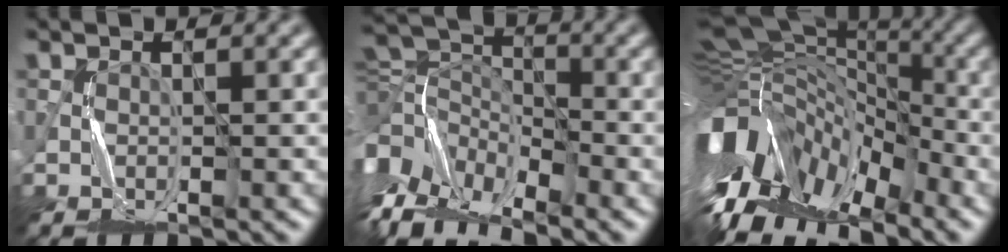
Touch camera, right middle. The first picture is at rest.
{"total": 10.6, "force": [-5.2, 5.4, 7.5], "torque": [-0.147, 0.014, -0.104]}
{"total": 14.8, "force": [-5.5, 8.5, 10.8], "torque": [-0.217, 0.017, -0.084]}